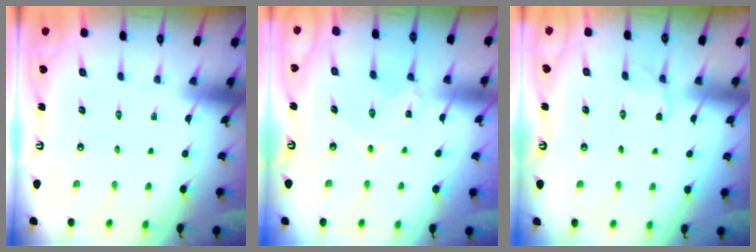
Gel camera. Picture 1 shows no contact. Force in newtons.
{"total": 0.7, "press": 0.7, "slide": 0.1}
{"total": 3.6, "press": 3.1, "slide": 1.8}